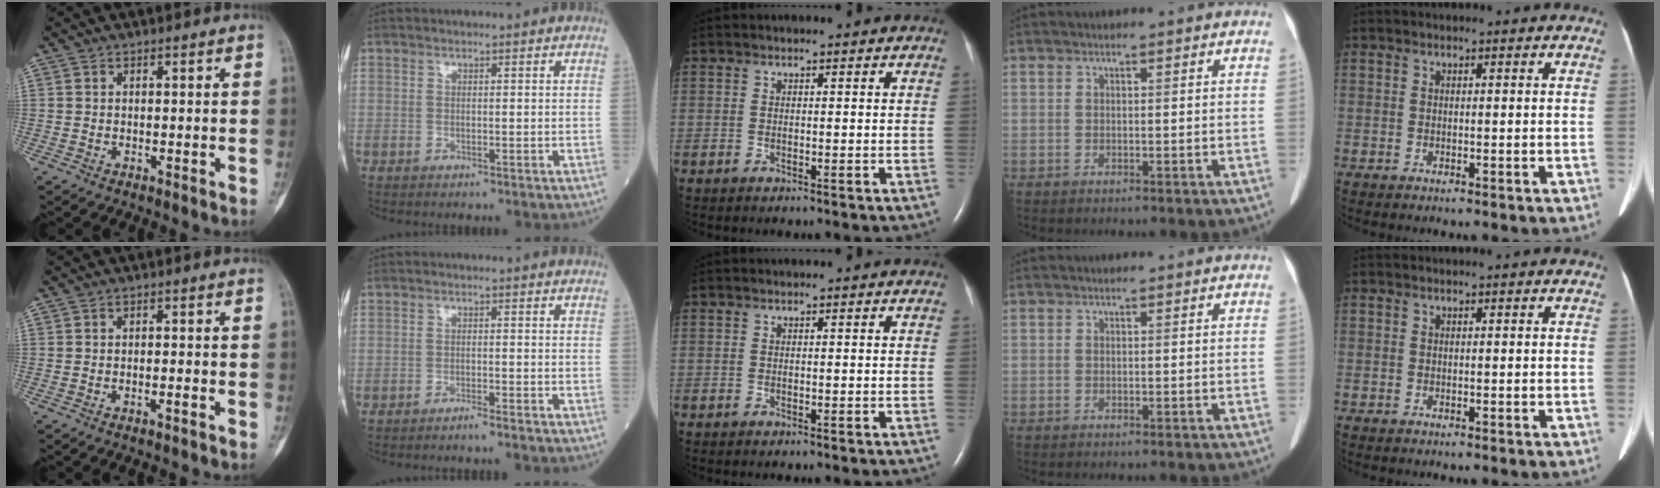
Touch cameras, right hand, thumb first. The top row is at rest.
{"thumb": {"total": 1.1, "force": [-0.7, 0.1, 0.8], "torque": [-0.021, 0.010, -0.009]}, "index": {"total": 1.9, "force": [-1.7, -0.4, 0.7], "torque": [-0.011, 0.003, -0.026]}}